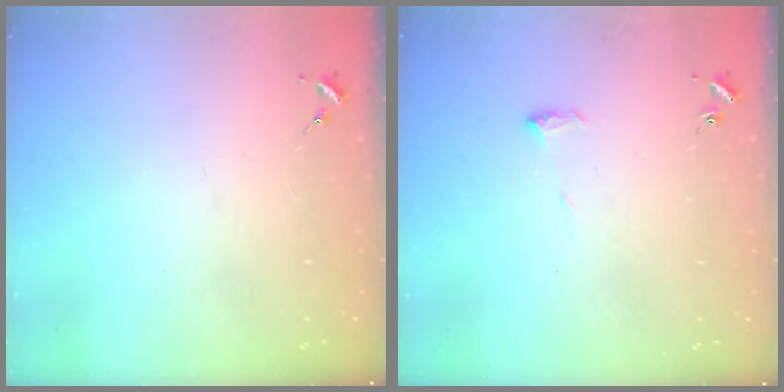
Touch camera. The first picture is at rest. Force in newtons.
{"total": 5.5, "press": 5.4, "slide": 0.7}